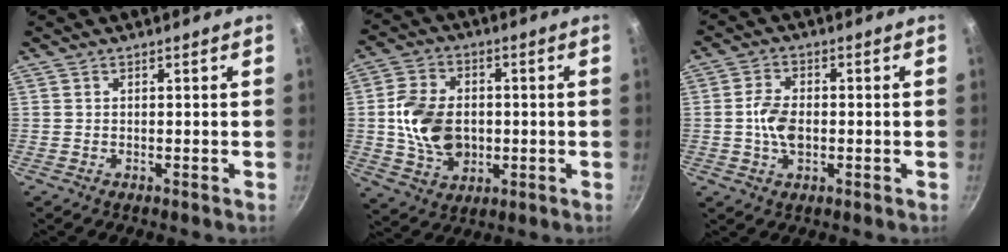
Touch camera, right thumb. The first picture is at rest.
{"total": 13.2, "force": [-0.3, 9.8, 8.8], "torque": [-0.140, 0.007, -0.003]}
{"total": 6.3, "force": [-0.6, 4.0, 4.8], "torque": [-0.084, 0.010, -0.015]}